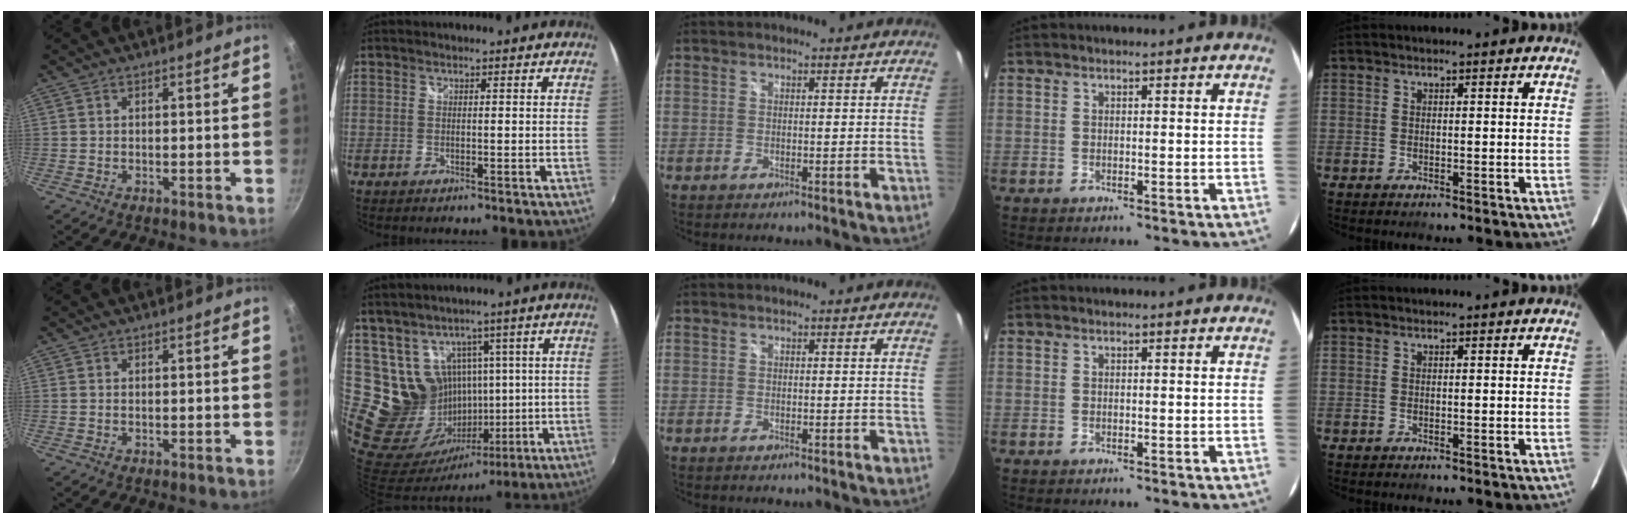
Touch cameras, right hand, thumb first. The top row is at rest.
{"index": {"total": 16.5, "force": [6.5, 14.3, 5.0], "torque": [-0.125, 0.019, 0.155]}}